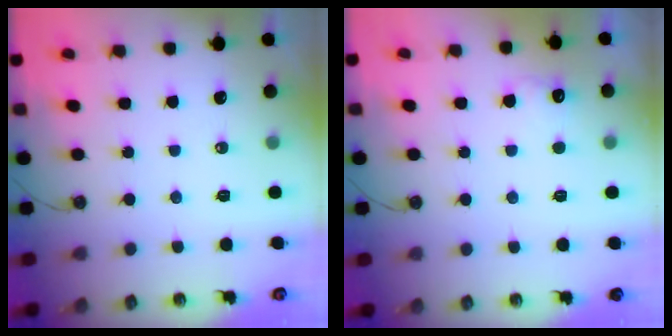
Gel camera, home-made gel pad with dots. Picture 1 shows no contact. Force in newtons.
{"total": 5.7, "press": 5.6, "slide": 1.3}